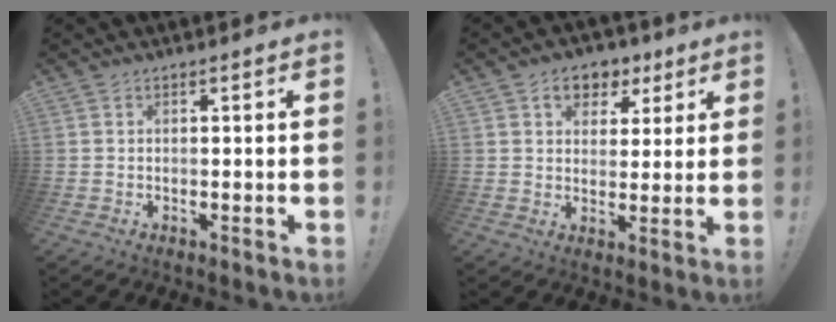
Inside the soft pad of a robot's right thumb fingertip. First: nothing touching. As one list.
[{"total": 8.2, "force": [4.1, 6.2, 3.5], "torque": [-0.049, -0.015, 0.078]}]